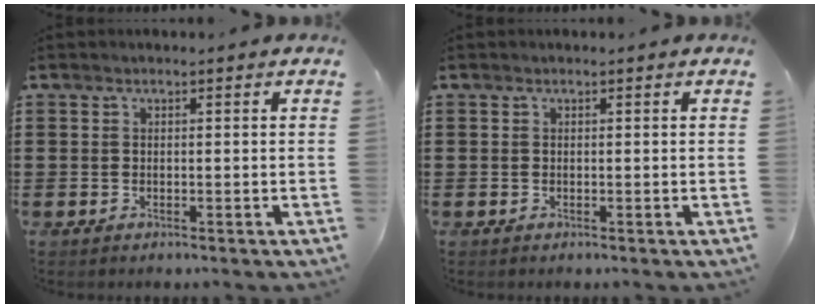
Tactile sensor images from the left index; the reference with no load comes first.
{"total": 0.0}